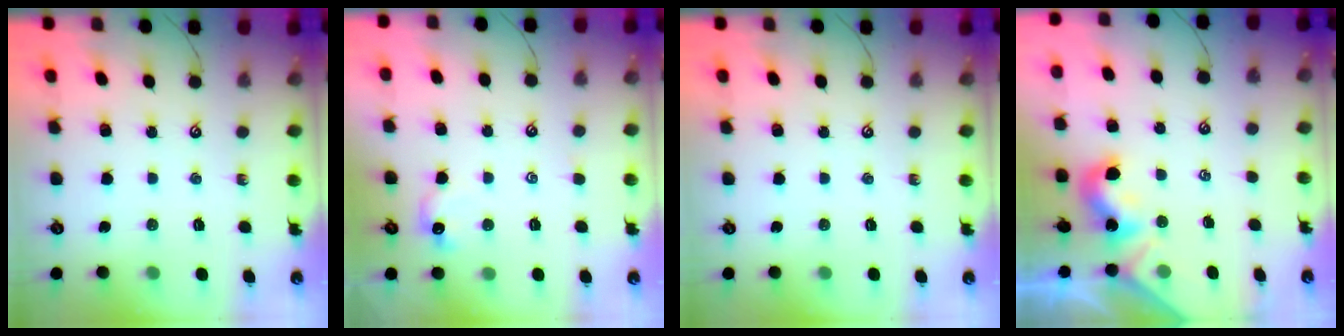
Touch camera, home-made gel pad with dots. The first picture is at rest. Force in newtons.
{"total": 2.2, "press": 2.1, "slide": 0.7}
{"total": 0.0}
{"total": 2.0, "press": 2.0, "slide": 0.4}